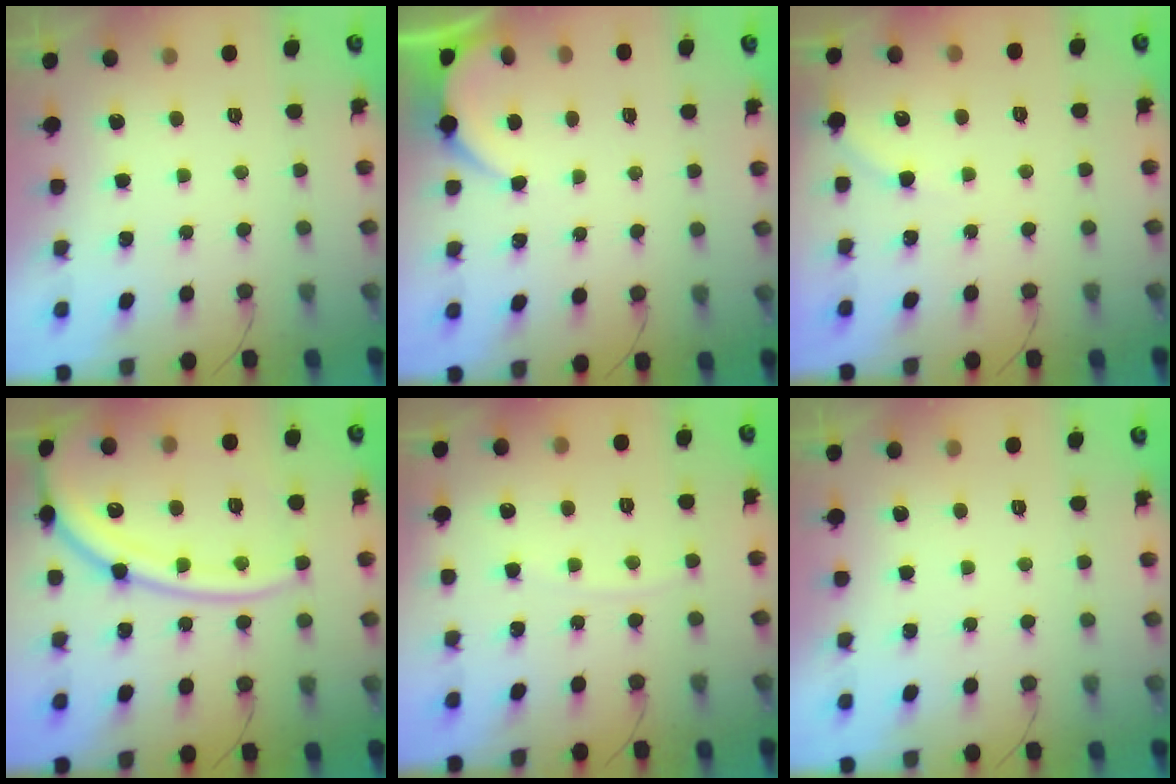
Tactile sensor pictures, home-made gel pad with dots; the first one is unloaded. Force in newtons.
{"total": 1.8, "press": 1.8, "slide": 0.3}
{"total": 2.9, "press": 2.8, "slide": 0.6}
{"total": 17.6, "press": 17.4, "slide": 2.1}
{"total": 4.0, "press": 4.0, "slide": 0.5}
{"total": 0.0}